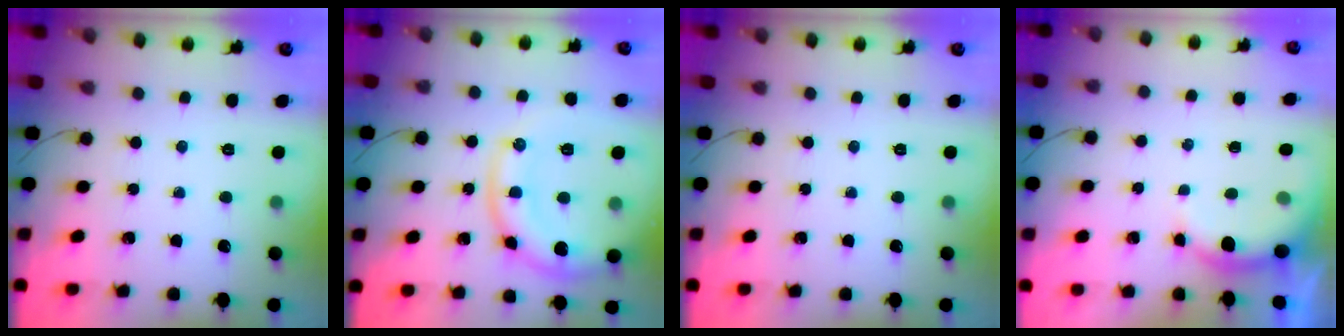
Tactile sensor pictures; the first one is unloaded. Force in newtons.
{"total": 13.6, "press": 13.6, "slide": 0.6}
{"total": 0.0}
{"total": 3.3, "press": 3.2, "slide": 0.8}